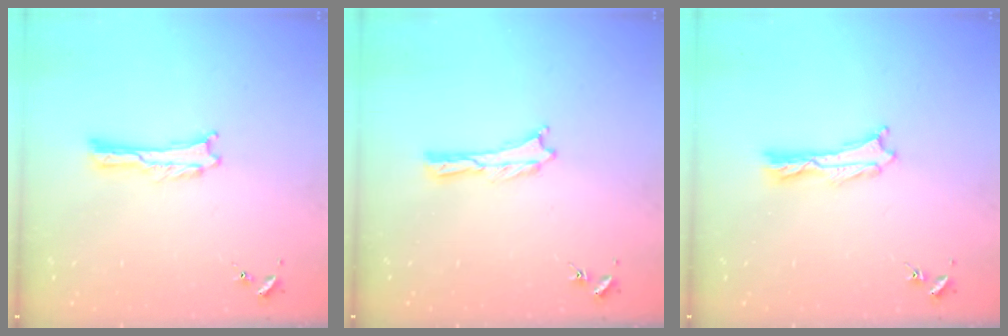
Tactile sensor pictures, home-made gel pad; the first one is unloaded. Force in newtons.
{"total": 0.0}
{"total": 0.7, "press": 0.6, "slide": 0.2}